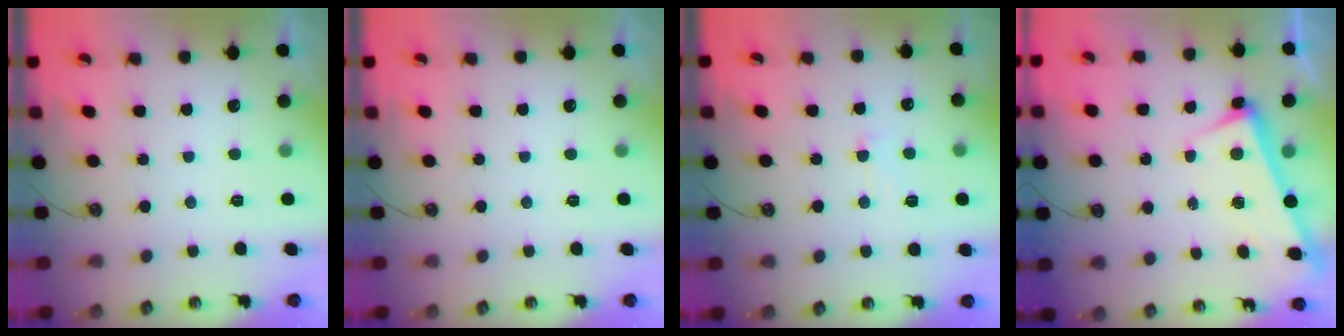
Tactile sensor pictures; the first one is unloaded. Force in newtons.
{"total": 0.0}
{"total": 1.9, "press": 1.6, "slide": 0.9}
{"total": 2.7, "press": 2.6, "slide": 0.7}